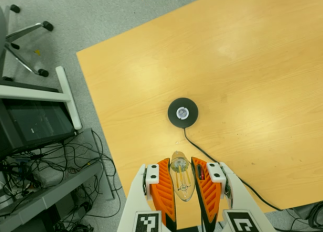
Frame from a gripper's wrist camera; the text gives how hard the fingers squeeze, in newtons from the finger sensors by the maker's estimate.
{"total": 22.6, "left": 24.3, "right": 20.9}